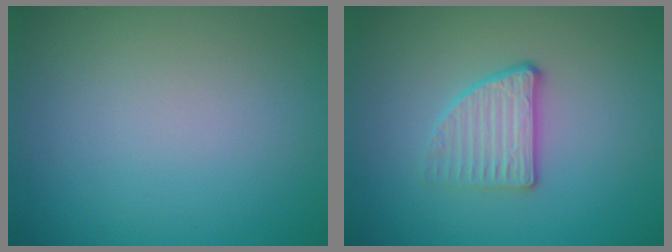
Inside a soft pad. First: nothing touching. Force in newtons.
{"total": 2.9, "press": 2.5, "slide": 1.4}